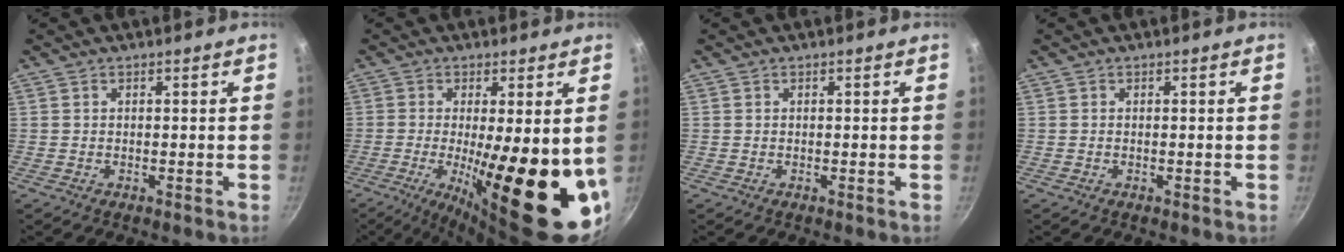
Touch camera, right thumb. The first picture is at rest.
{"total": 21.6, "force": [-2.2, 6.2, 20.6], "torque": [-0.280, -0.038, -0.022]}
{"total": 0.0}
{"total": 0.0}